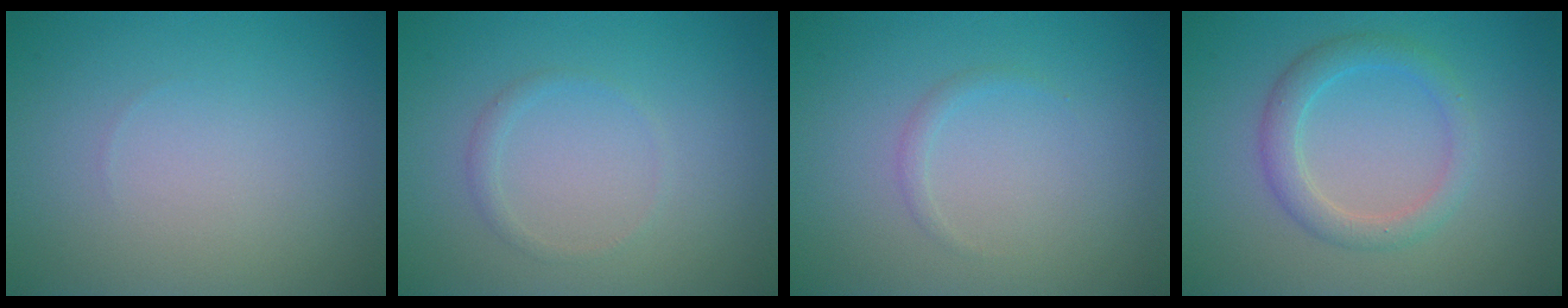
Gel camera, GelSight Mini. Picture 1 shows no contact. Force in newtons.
{"total": 0.9, "press": 0.8, "slide": 0.1}
{"total": 0.7, "press": 0.7, "slide": 0.0}
{"total": 2.8, "press": 2.8, "slide": 0.1}